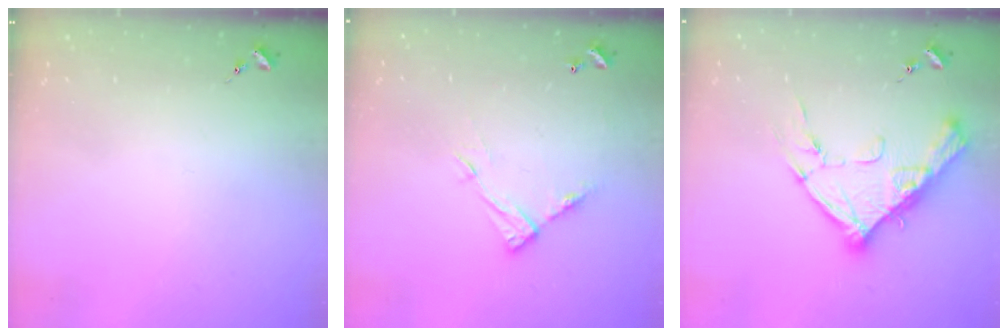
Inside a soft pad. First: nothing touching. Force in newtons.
{"total": 10.0, "press": 10.0, "slide": 0.5}
{"total": 17.3, "press": 17.2, "slide": 1.6}